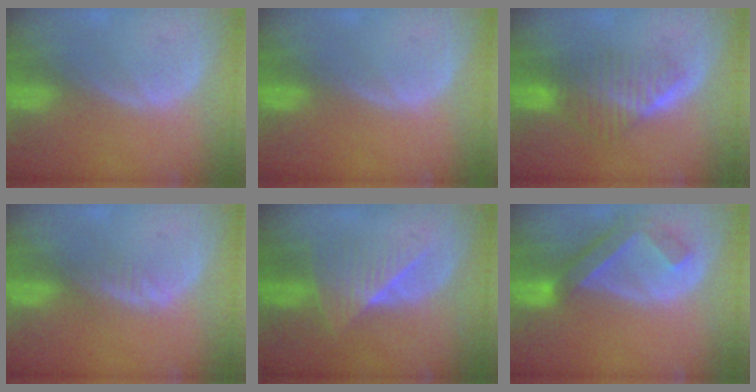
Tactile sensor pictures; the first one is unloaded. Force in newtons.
{"total": 0.0}
{"total": 6.5, "press": 5.7, "slide": 3.1}
{"total": 1.6, "press": 1.6, "slide": 0.1}
{"total": 6.4, "press": 6.1, "slide": 1.9}
{"total": 6.4, "press": 5.8, "slide": 2.7}